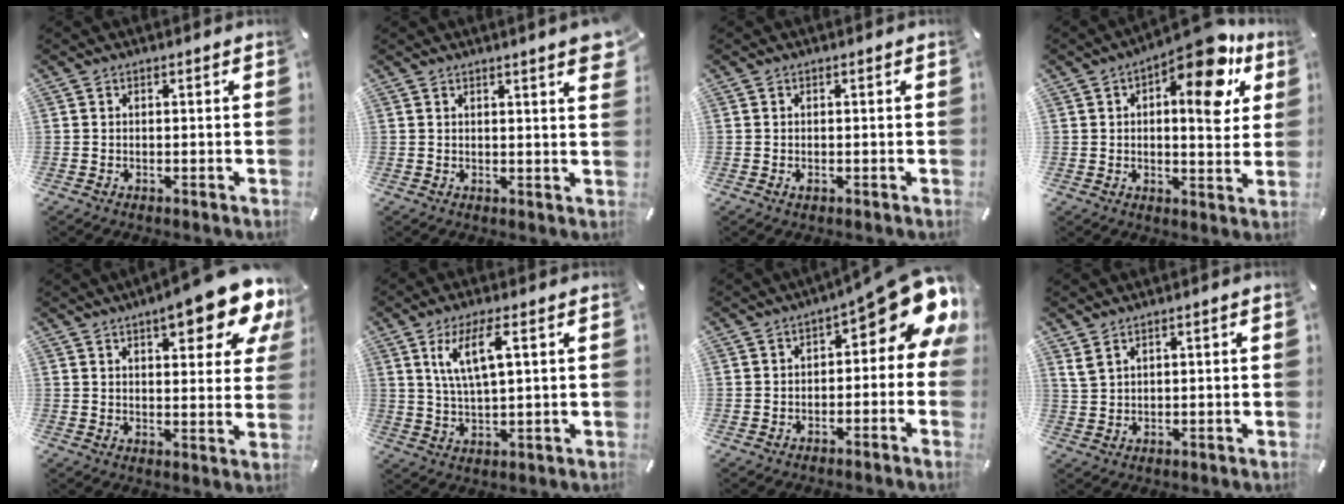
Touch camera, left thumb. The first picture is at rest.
{"total": 3.8, "force": [2.4, 0.4, 2.9], "torque": [-0.045, -0.013, 0.039]}
{"total": 0.8, "force": [-0.3, 0.3, 0.7], "torque": [-0.013, -0.003, -0.004]}
{"total": 14.5, "force": [7.5, 6.7, 10.4], "torque": [-0.125, -0.051, 0.121]}
{"total": 15.4, "force": [10.2, 4.5, 10.6], "torque": [-0.144, -0.063, 0.164]}
{"total": 8.8, "force": [3.7, 2.3, 7.7], "torque": [-0.165, 0.002, 0.061]}
{"total": 13.7, "force": [5.5, 5.5, 11.3], "torque": [-0.140, -0.046, 0.089]}
{"total": 2.7, "force": [2.0, 1.3, 1.4], "torque": [-0.031, -0.002, 0.038]}